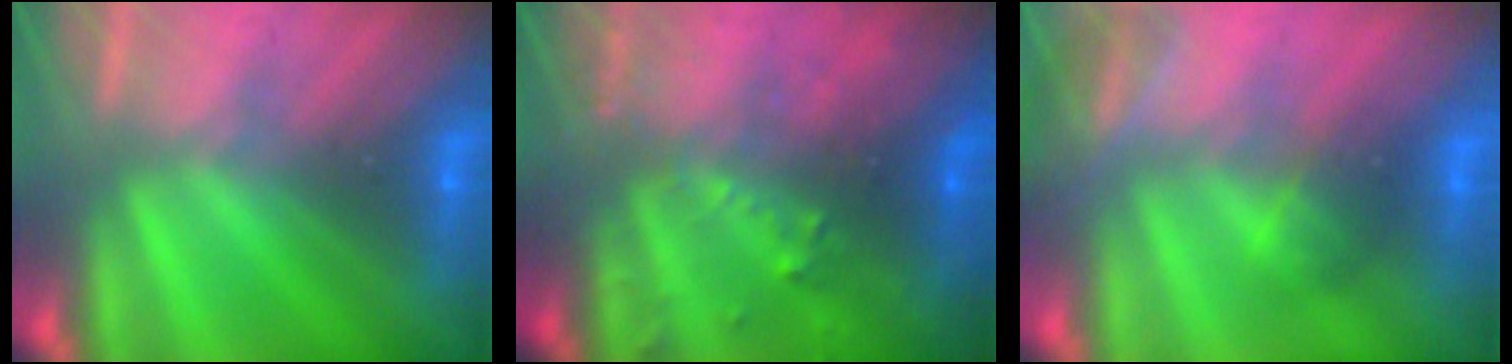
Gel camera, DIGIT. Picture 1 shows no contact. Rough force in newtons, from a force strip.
{"total": 7.8}
{"total": 3.3}